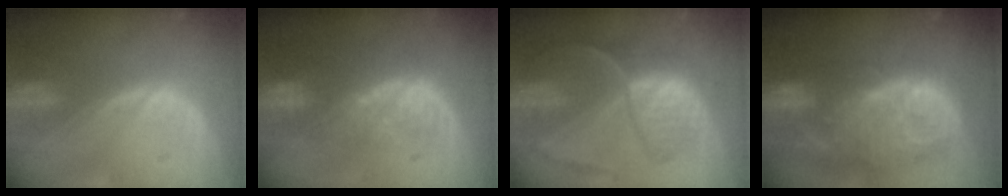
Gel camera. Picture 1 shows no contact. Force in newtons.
{"total": 8.7, "press": 8.0, "slide": 3.6}
{"total": 8.9, "press": 7.6, "slide": 4.6}
{"total": 14.0, "press": 12.2, "slide": 6.8}